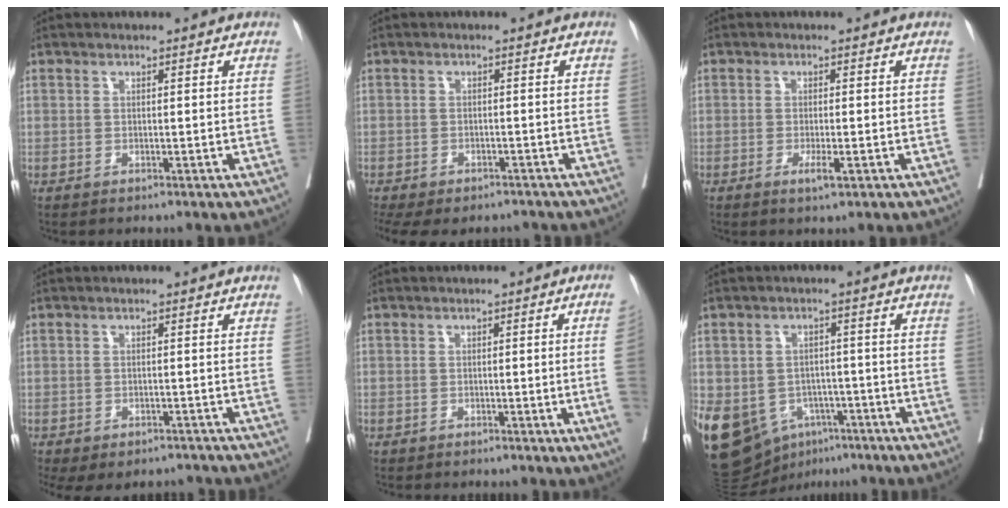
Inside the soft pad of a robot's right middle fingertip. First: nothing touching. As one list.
[{"total": 12.1, "force": [-9.2, 6.1, 4.9], "torque": [-0.123, -0.008, -0.115]}, {"total": 2.2, "force": [-1.0, 0.3, 1.9], "torque": [-0.031, -0.004, -0.015]}, {"total": 9.2, "force": [-7.0, 4.8, 3.4], "torque": [-0.067, -0.002, -0.086]}, {"total": 4.5, "force": [-0.9, -1.2, 4.2], "torque": [-0.049, -0.003, -0.011]}, {"total": 18.4, "force": [-8.1, 14.0, 8.8], "torque": [-0.213, 0.005, -0.108]}]